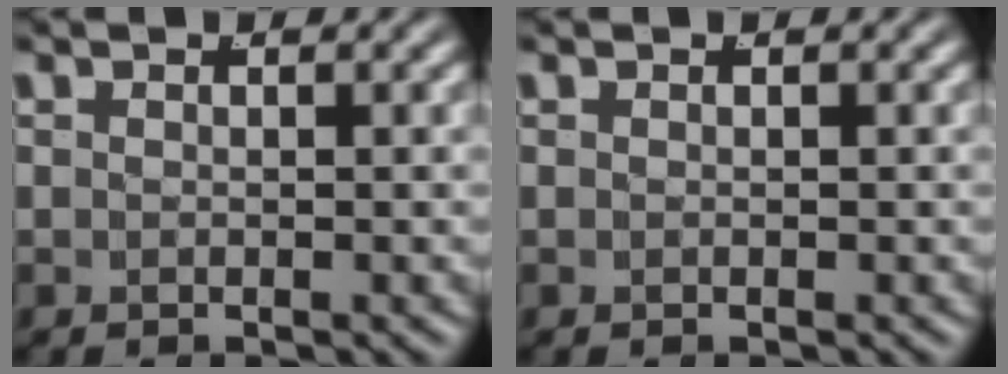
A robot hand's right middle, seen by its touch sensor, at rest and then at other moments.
{"total": 0.0}